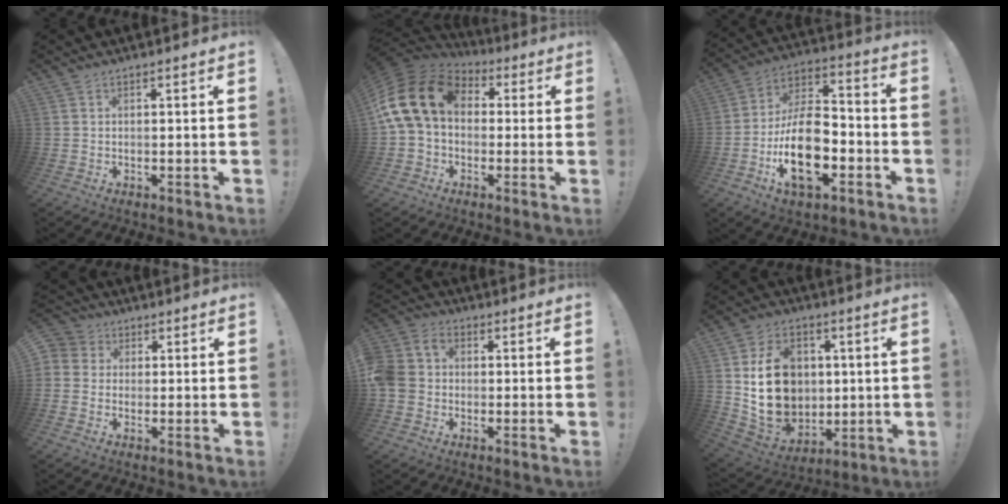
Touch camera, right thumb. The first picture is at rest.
{"total": 17.6, "force": [3.6, 12.4, 12.0], "torque": [-0.222, 0.005, 0.068]}
{"total": 20.4, "force": [-6.8, 11.2, 15.7], "torque": [-0.284, 0.034, -0.111]}
{"total": 4.6, "force": [-0.3, 4.4, 1.4], "torque": [-0.024, 0.007, -0.005]}
{"total": 7.3, "force": [-2.1, 6.1, 3.3], "torque": [-0.080, 0.024, -0.037]}
{"total": 20.0, "force": [2.4, 15.8, 12.0], "torque": [-0.204, -0.014, 0.058]}